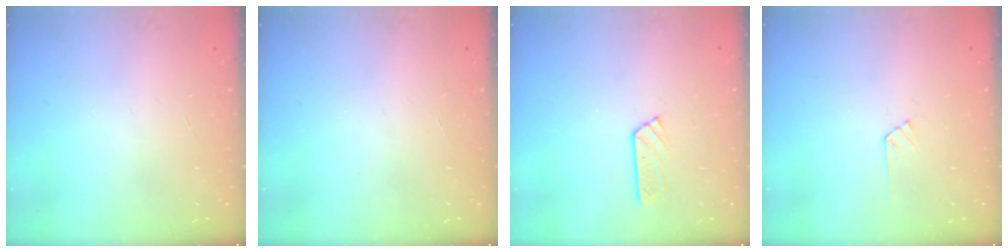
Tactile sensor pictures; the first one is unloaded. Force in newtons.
{"total": 0.0}
{"total": 4.0, "press": 4.0, "slide": 0.3}
{"total": 4.8, "press": 4.8, "slide": 0.5}